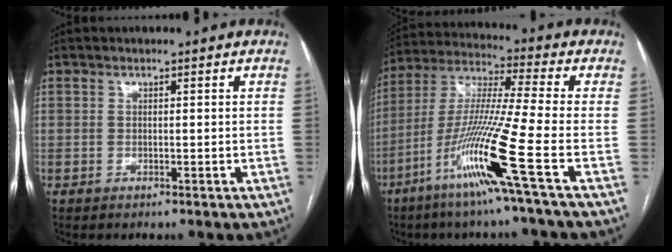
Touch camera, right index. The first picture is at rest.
{"total": 15.9, "force": [-7.0, -2.1, 14.1], "torque": [-0.287, -0.027, -0.139]}